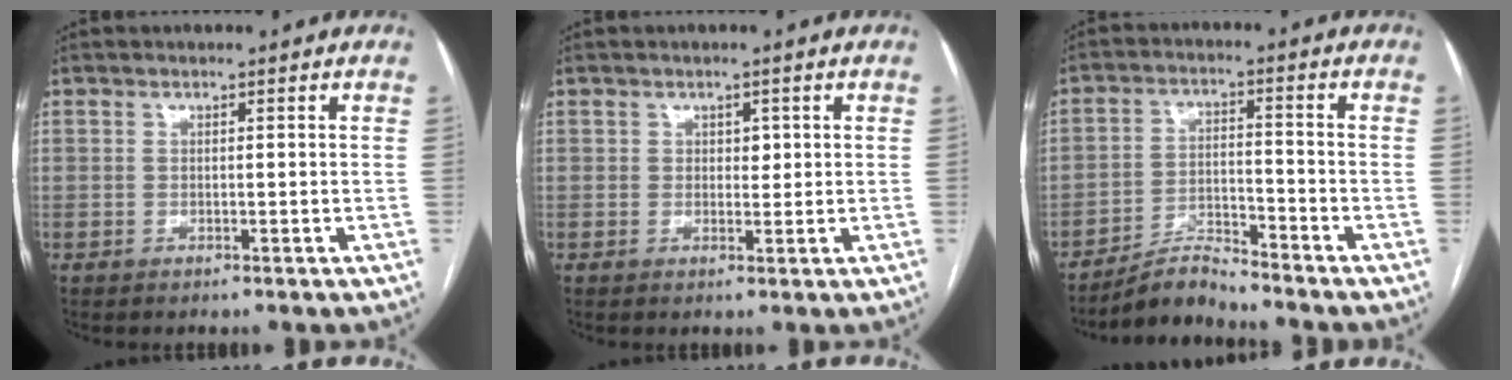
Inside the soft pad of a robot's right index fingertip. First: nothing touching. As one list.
[{"total": 1.7, "force": [0.5, 1.2, 1.0], "torque": [-0.009, -0.001, 0.005]}, {"total": 5.2, "force": [-5.2, 0.2, 0.6], "torque": [-0.008, -0.002, -0.094]}]